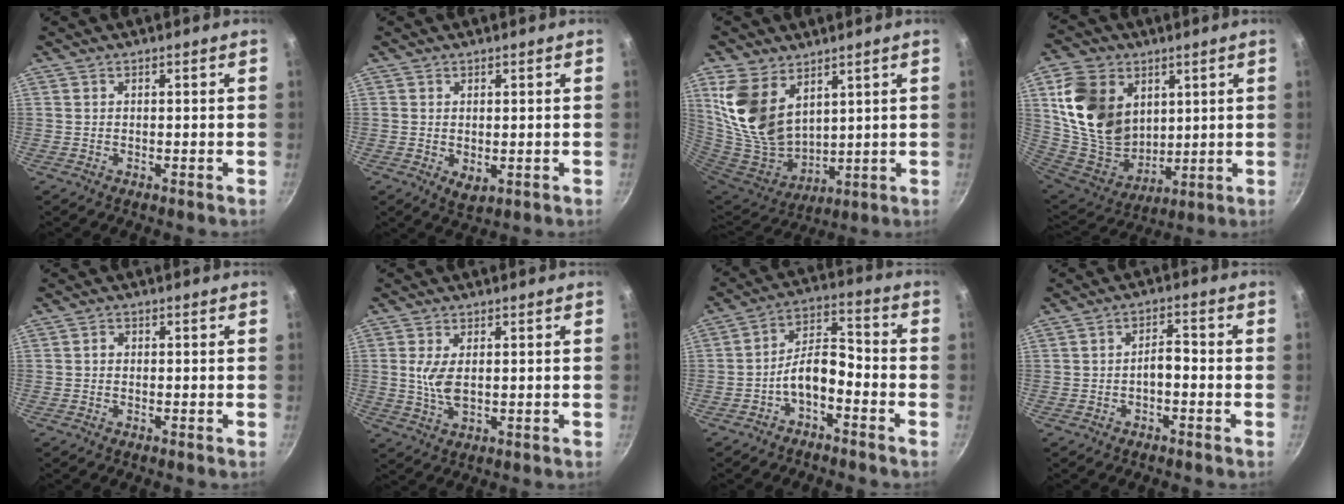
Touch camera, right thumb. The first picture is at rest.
{"total": 2.9, "force": [0.1, 1.9, 2.2], "torque": [-0.033, -0.011, 0.005]}
{"total": 16.0, "force": [7.7, 10.0, 9.9], "torque": [-0.188, -0.057, 0.168]}
{"total": 19.0, "force": [6.4, 14.1, 11.0], "torque": [-0.182, -0.033, 0.137]}
{"total": 1.0, "force": [0.0, 0.9, 0.5], "torque": [-0.008, 0.006, -0.003]}
{"total": 5.1, "force": [0.6, 2.4, 4.5], "torque": [-0.089, -0.005, 0.015]}
{"total": 7.8, "force": [-3.9, 3.7, 5.6], "torque": [-0.091, 0.056, -0.074]}
{"total": 3.3, "force": [-1.3, 1.6, 2.7], "torque": [-0.032, 0.022, -0.022]}